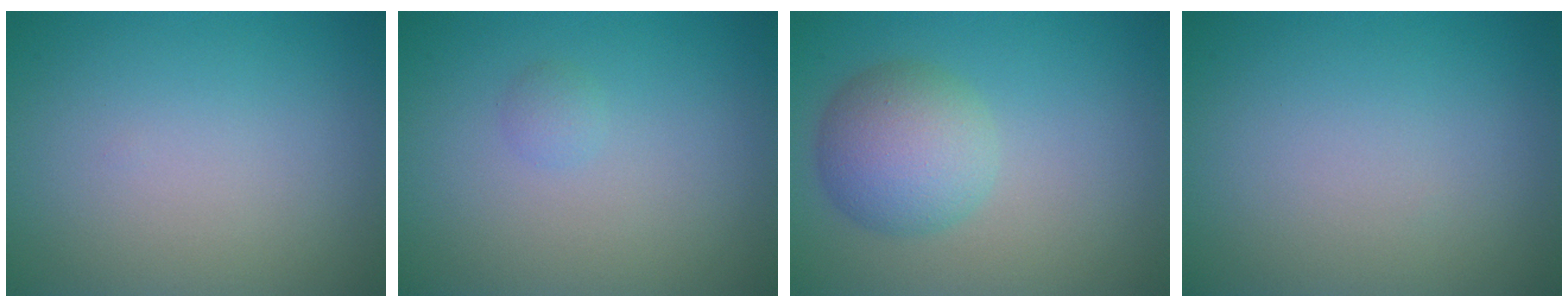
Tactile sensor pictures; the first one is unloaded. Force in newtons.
{"total": 0.8, "press": 0.8, "slide": 0.0}
{"total": 4.9, "press": 4.9, "slide": 0.1}
{"total": 0.0}